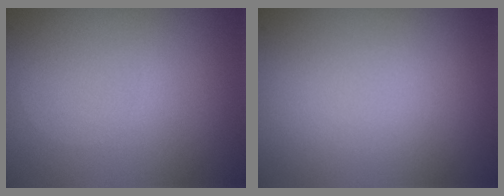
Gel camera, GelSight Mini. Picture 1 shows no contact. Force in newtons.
{"total": 0.0}